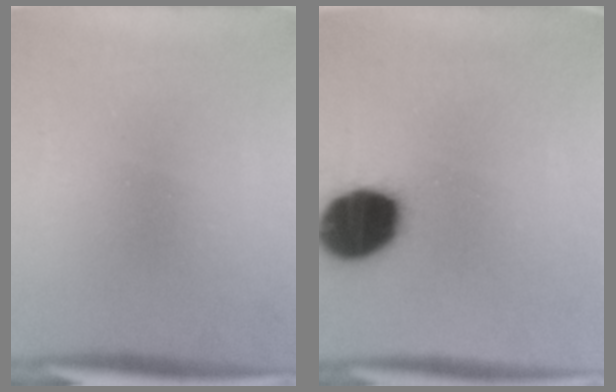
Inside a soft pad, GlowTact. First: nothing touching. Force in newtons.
{"total": 19.2}